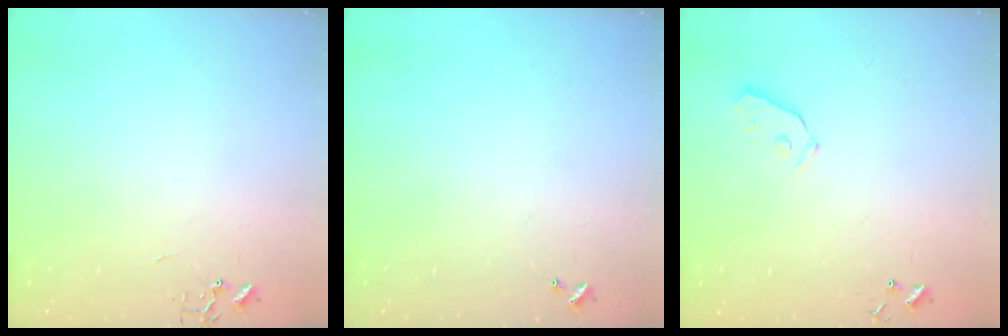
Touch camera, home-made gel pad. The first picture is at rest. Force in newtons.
{"total": 0.0}
{"total": 3.8, "press": 3.8, "slide": 0.4}